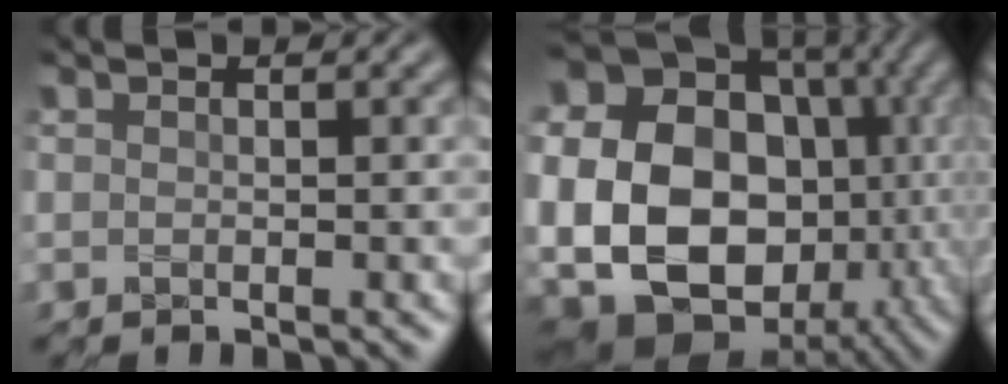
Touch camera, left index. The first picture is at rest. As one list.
[{"total": 22.9, "force": [-1.8, 18.5, 13.3], "torque": [-0.260, -0.021, -0.059]}]